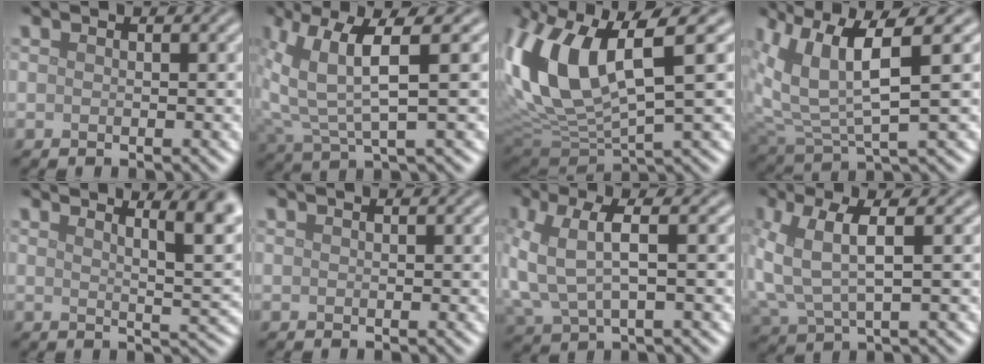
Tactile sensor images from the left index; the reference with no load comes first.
{"total": 6.0, "force": [2.3, 1.3, 5.4], "torque": [-0.122, 0.007, 0.049]}
{"total": 11.7, "force": [3.0, 5.2, 10.1], "torque": [-0.240, -0.002, 0.066]}
{"total": 6.9, "force": [3.1, 1.9, 5.9], "torque": [-0.133, 0.000, 0.063]}
{"total": 6.7, "force": [3.6, 1.7, 5.4], "torque": [-0.043, 0.014, 0.046]}
{"total": 0.0}
{"total": 5.5, "force": [0.4, 2.3, 5.0], "torque": [-0.131, 0.001, 0.010]}
{"total": 5.5, "force": [1.0, 2.1, 4.9], "torque": [-0.126, 0.002, 0.024]}